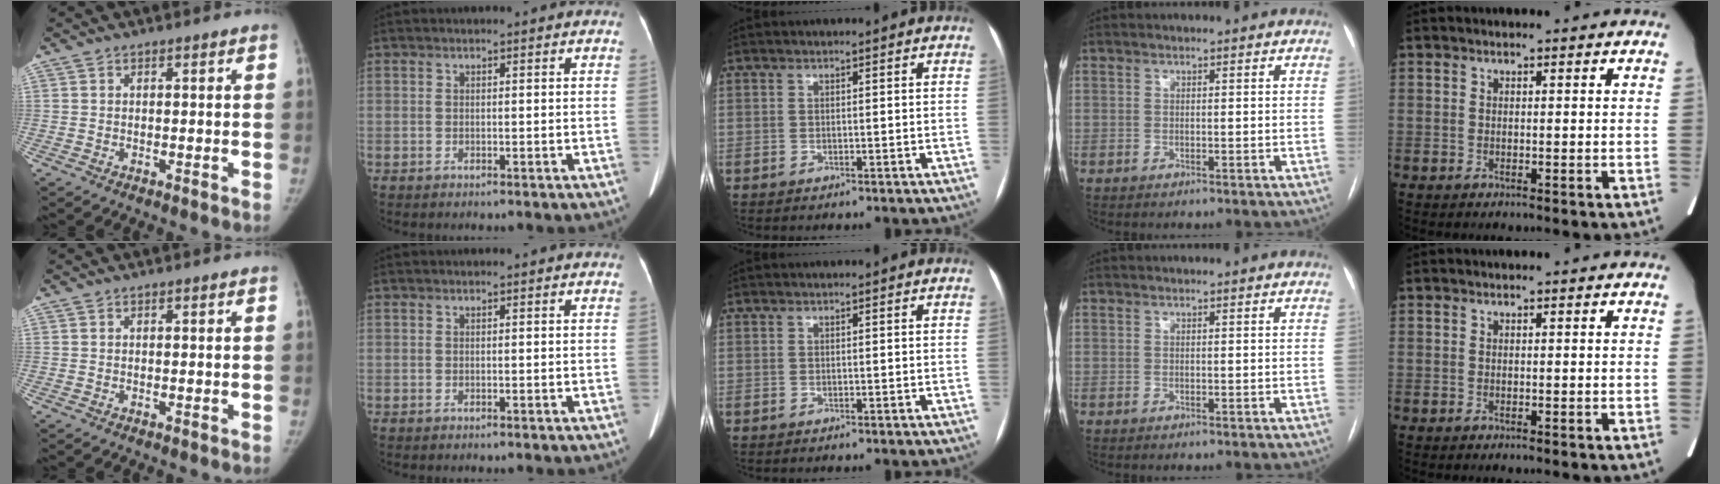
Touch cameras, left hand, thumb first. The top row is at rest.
{}